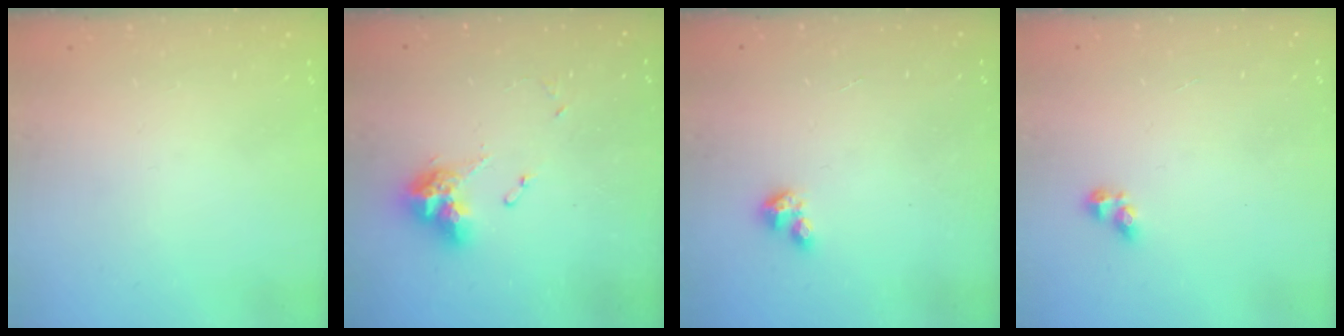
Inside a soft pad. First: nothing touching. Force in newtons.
{"total": 9.9, "press": 9.9, "slide": 1.1}
{"total": 1.8, "press": 1.7, "slide": 0.3}
{"total": 2.8, "press": 2.6, "slide": 1.1}